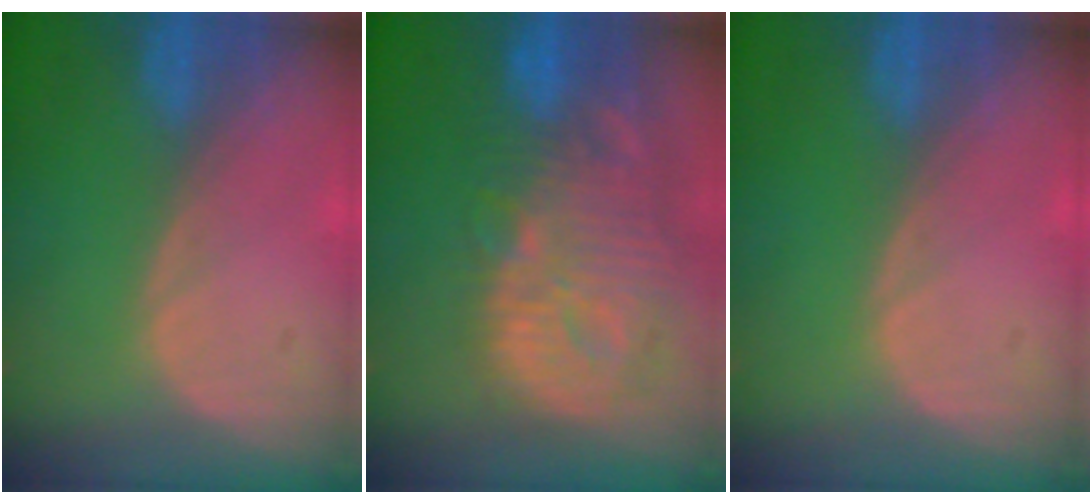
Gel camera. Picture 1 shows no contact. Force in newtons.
{"total": 14.2, "press": 12.4, "slide": 6.9}
{"total": 0.0}